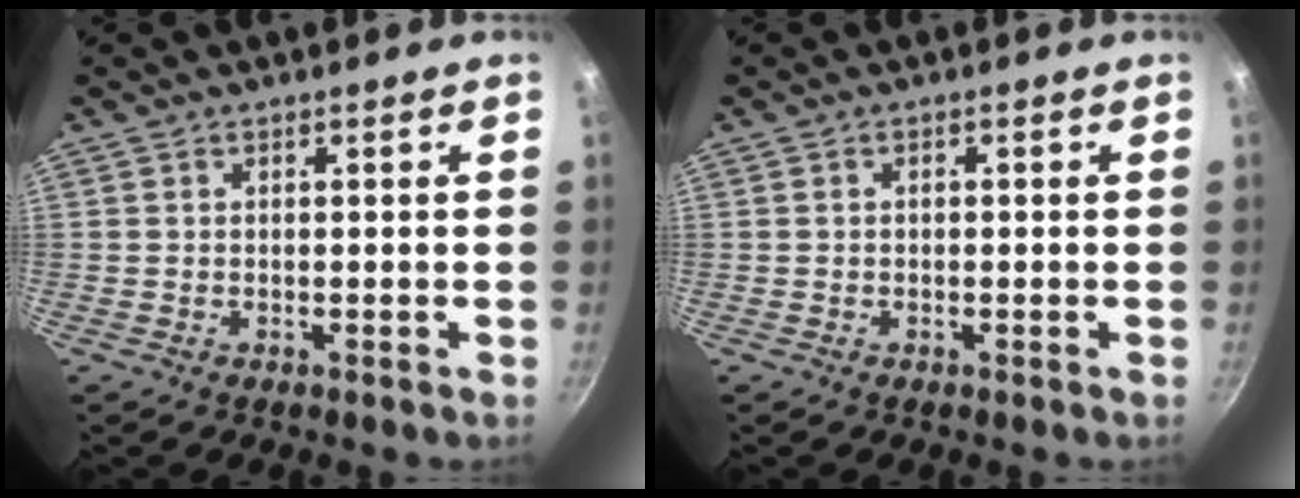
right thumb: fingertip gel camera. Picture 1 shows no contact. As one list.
[{"total": 0.6, "force": [0.0, 0.4, 0.4], "torque": [-0.005, 0.003, -0.001]}]